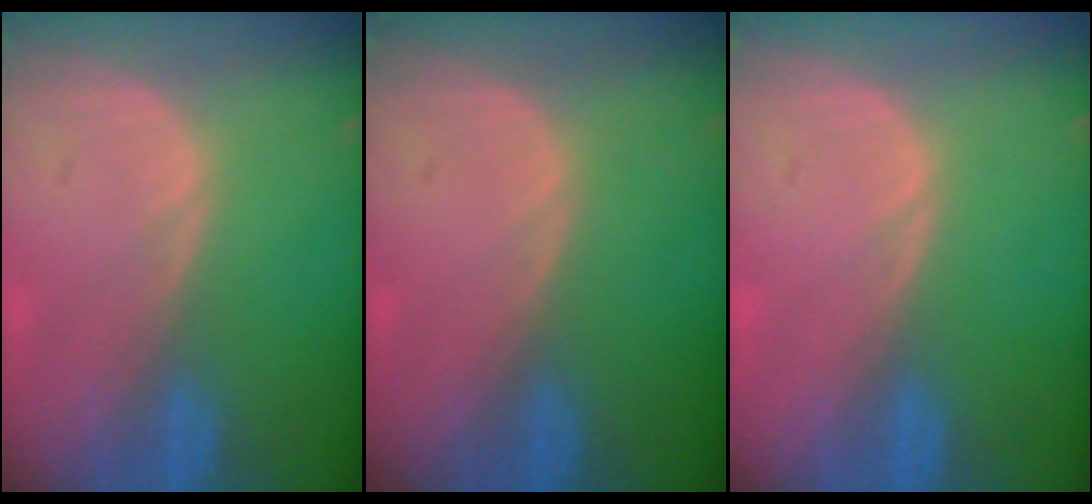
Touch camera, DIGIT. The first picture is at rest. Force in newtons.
{"total": 0.0}
{"total": 0.0}